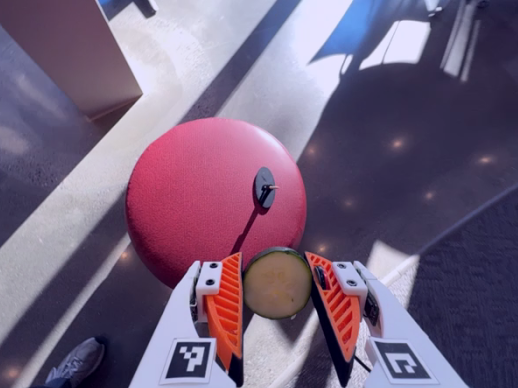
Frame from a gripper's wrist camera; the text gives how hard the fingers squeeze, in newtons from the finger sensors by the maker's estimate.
{"total": 8.9, "left": 9.0, "right": 8.8}